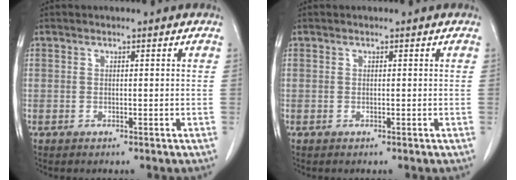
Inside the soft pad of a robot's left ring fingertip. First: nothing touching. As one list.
[{"total": 0.0}]